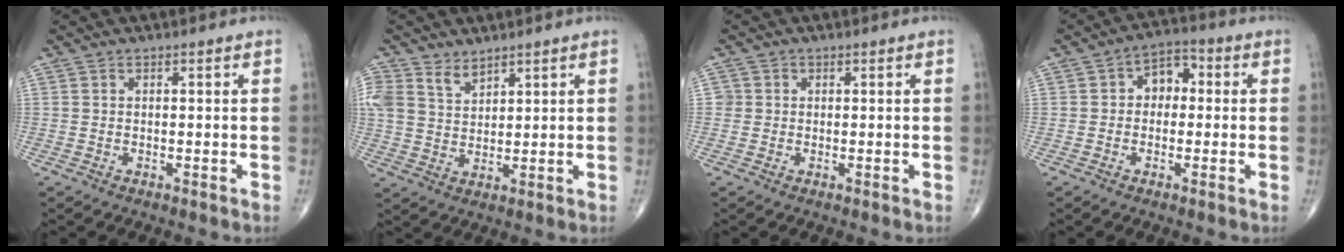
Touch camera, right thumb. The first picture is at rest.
{"total": 6.5, "force": [4.6, 4.0, 2.3], "torque": [-0.033, -0.016, 0.097]}
{"total": 1.4, "force": [0.0, 1.4, 0.0], "torque": [0.011, 0.005, -0.002]}
{"total": 5.9, "force": [0.3, 4.3, 4.0], "torque": [-0.034, 0.024, -0.006]}